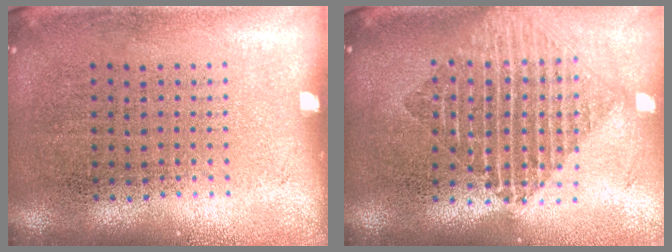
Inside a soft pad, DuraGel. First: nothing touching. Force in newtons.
{"total": 1.8, "press": 1.5, "slide": 1.0}